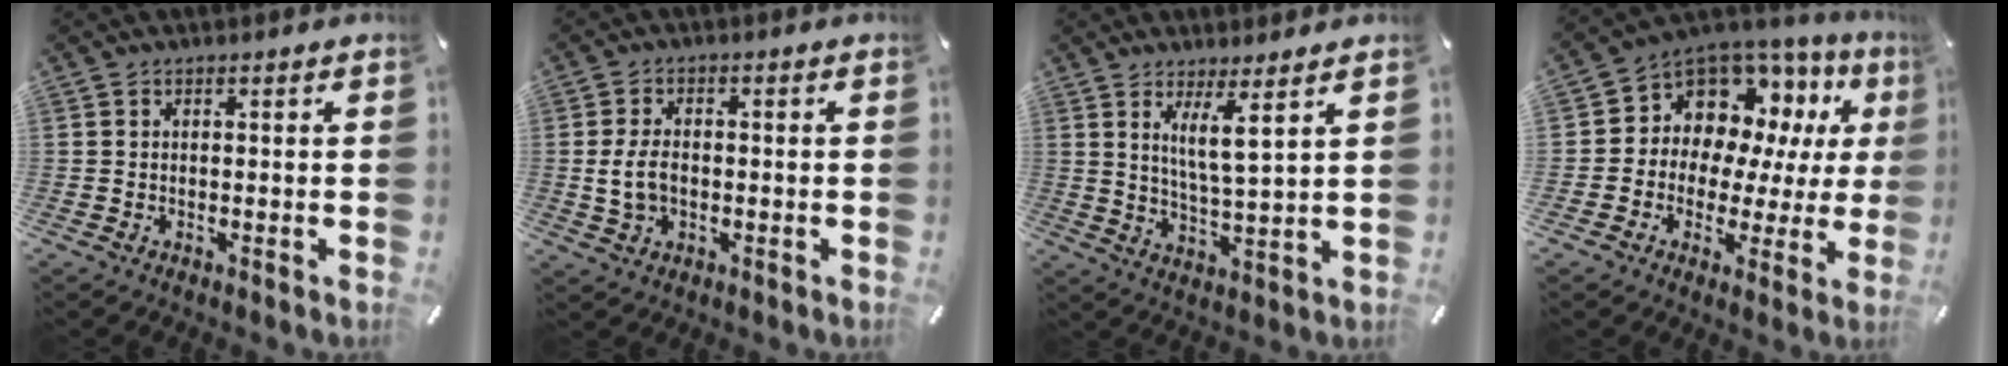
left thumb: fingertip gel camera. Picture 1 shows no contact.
{"total": 5.4, "force": [-0.6, 3.6, 4.0], "torque": [-0.089, 0.003, -0.013]}
{"total": 7.3, "force": [4.6, 0.5, 5.7], "torque": [-0.110, -0.022, 0.075]}
{"total": 10.5, "force": [5.6, 8.3, 3.1], "torque": [-0.069, -0.054, 0.110]}